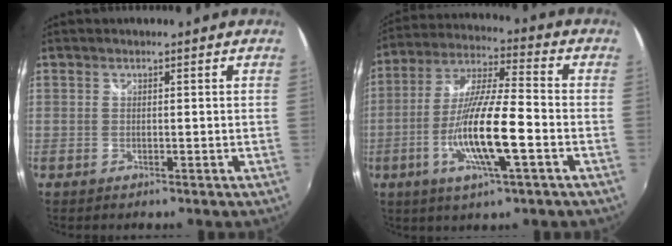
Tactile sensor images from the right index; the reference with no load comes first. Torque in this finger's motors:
{"motor_torque": [1.30, -0.84, 1.06, 0.21]}